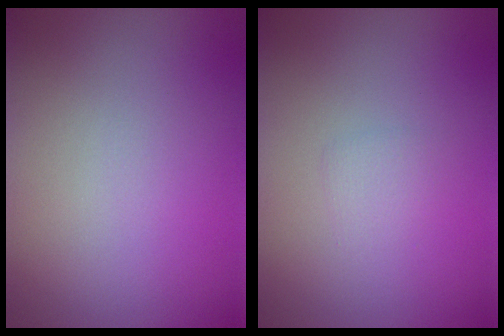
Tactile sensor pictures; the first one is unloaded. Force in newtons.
{"total": 0.9, "press": 0.9, "slide": 0.0}